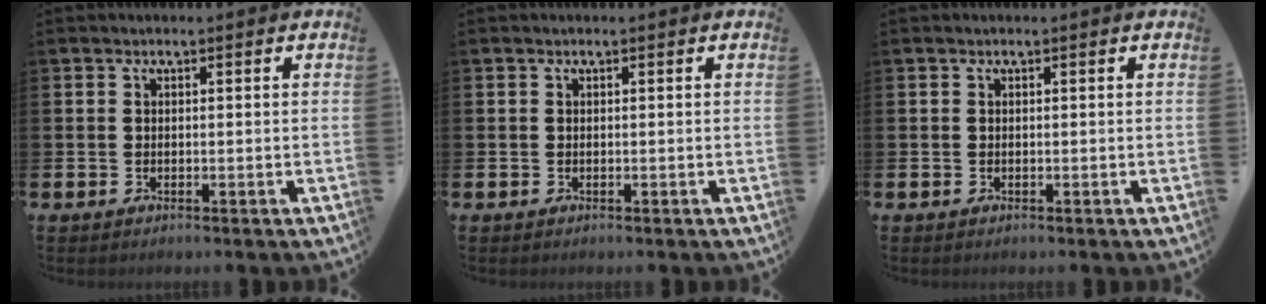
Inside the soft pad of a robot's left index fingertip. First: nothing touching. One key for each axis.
{"total": 0.0}
{"total": 0.0}